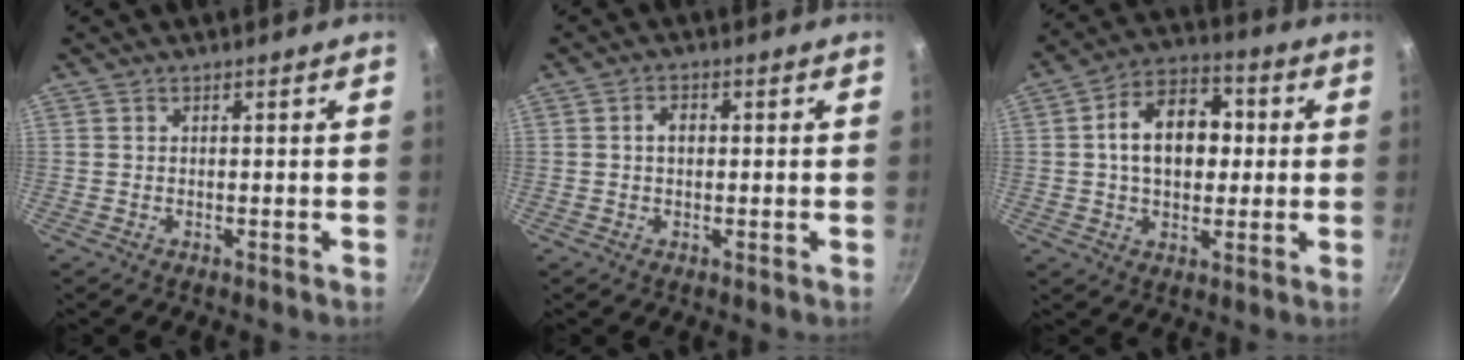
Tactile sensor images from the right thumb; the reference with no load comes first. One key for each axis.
{"total": 2.5, "fx": 0.2, "fy": 1.8, "fz": 1.8, "tx": -0.019, "ty": 0.008, "tz": 0.001}
{"total": 14.2, "fx": 1.4, "fy": 9.7, "fz": 10.2, "tx": -0.124, "ty": 0.023, "tz": 0.007}